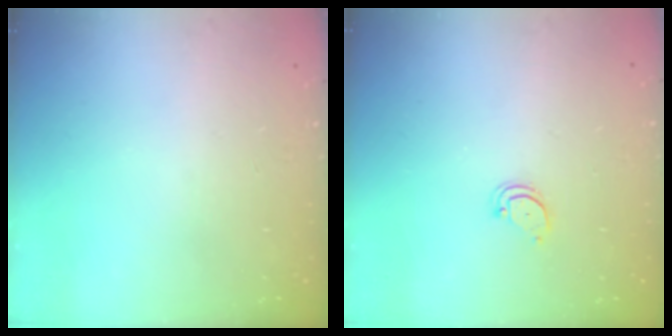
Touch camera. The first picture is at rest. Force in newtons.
{"total": 3.0, "press": 3.0, "slide": 0.3}